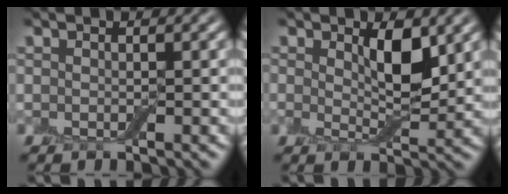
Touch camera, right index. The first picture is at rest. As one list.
[{"total": 2.7, "force": [1.2, 1.0, 2.2], "torque": [-0.041, -0.005, 0.022]}]